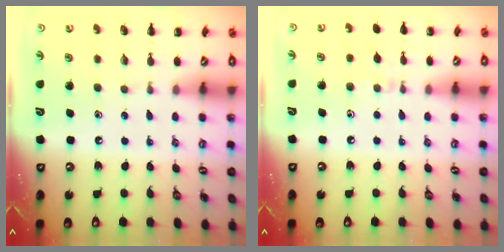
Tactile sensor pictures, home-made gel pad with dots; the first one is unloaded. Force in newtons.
{"total": 4.9, "press": 4.5, "slide": 1.8}